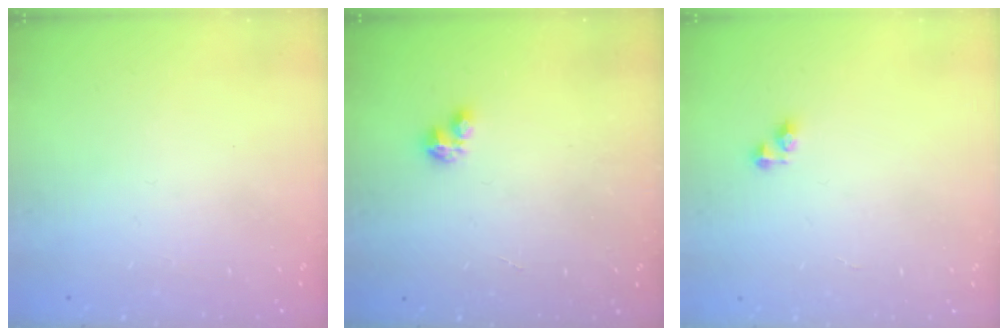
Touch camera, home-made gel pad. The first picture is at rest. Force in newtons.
{"total": 1.0, "press": 1.0, "slide": 0.1}
{"total": 3.1, "press": 3.1, "slide": 0.4}